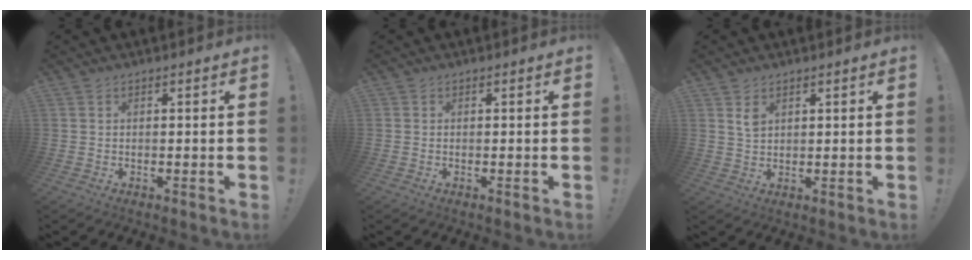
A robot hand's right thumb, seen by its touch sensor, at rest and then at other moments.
{"total": 0.0}
{"total": 2.9, "force": [1.6, 1.6, 1.8], "torque": [-0.021, -0.009, 0.026]}